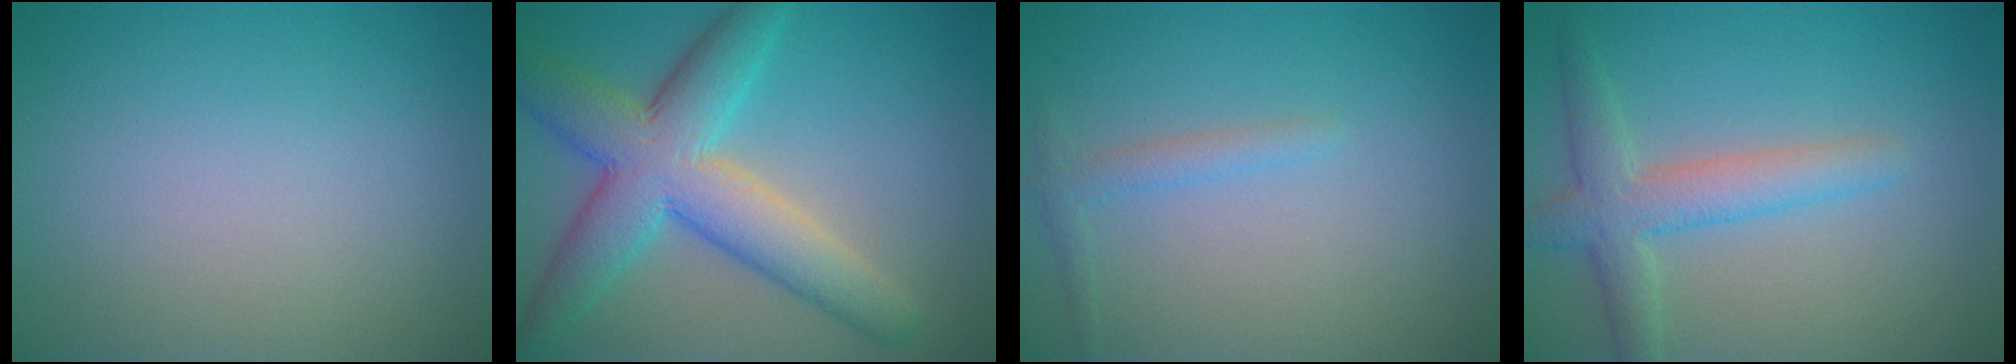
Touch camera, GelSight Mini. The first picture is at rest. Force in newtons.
{"total": 8.3, "press": 8.3, "slide": 0.2}
{"total": 1.3, "press": 1.3, "slide": 0.1}
{"total": 4.0, "press": 4.0, "slide": 0.1}